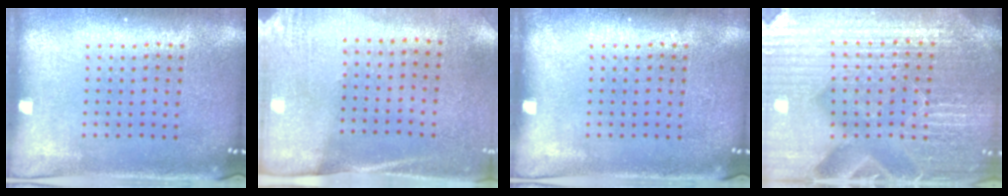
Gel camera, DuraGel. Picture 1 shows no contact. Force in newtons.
{"total": 2.6, "press": 2.3, "slide": 1.3}
{"total": 0.0}
{"total": 5.8, "press": 5.3, "slide": 2.3}